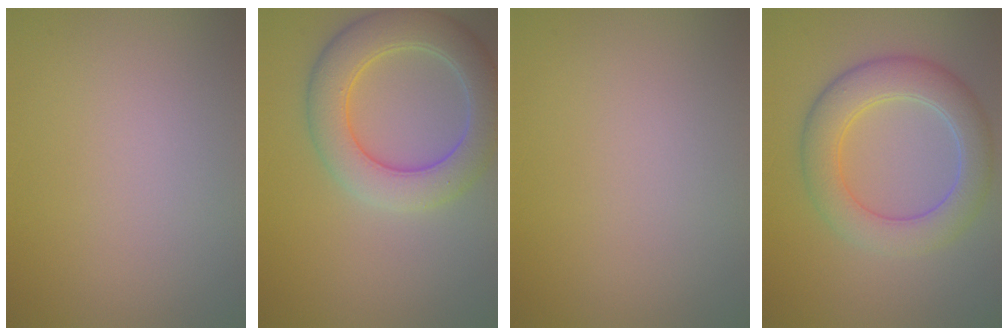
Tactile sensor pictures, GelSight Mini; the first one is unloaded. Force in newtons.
{"total": 6.7, "press": 6.7, "slide": 0.2}
{"total": 0.0}
{"total": 5.0, "press": 5.0, "slide": 0.4}